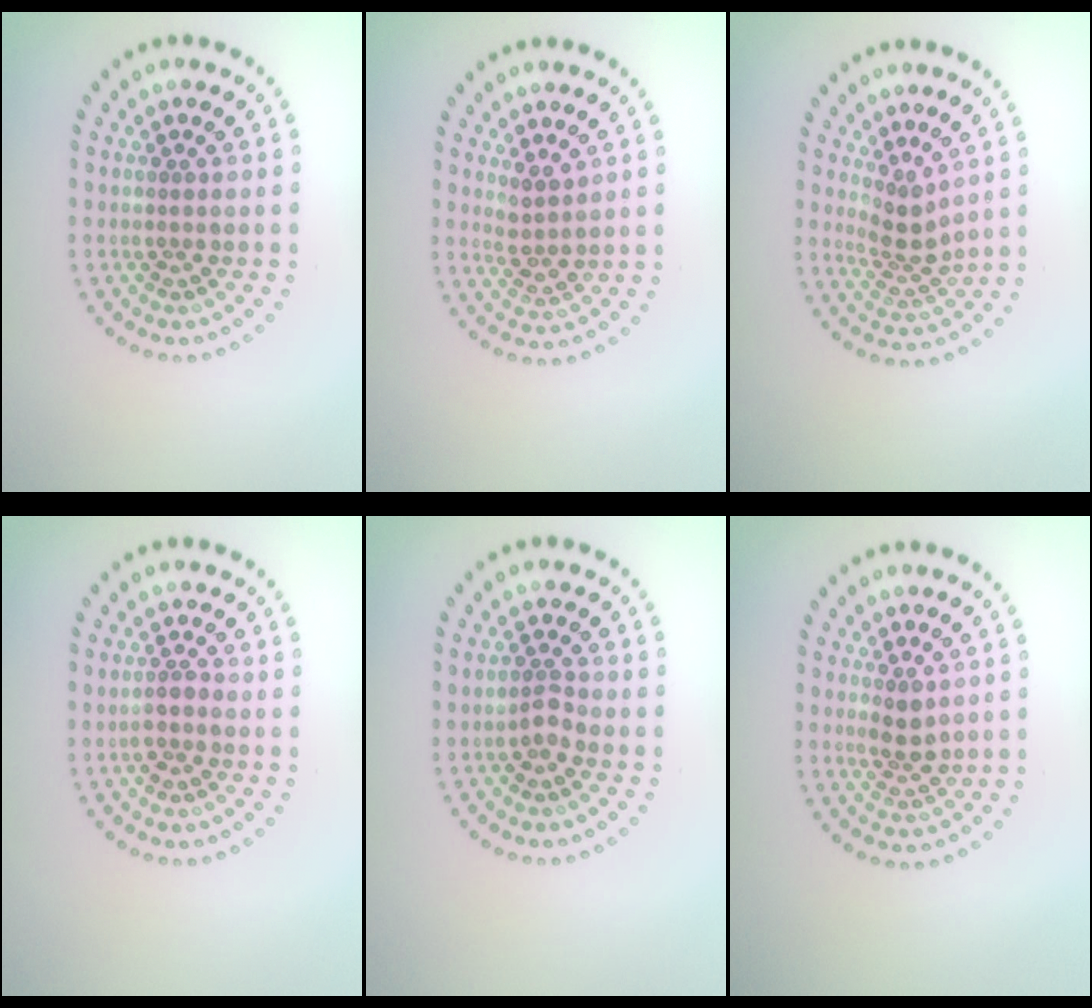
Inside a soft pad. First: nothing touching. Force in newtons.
{"total": 2.1, "press": 1.7, "slide": 1.1}
{"total": 2.6, "press": 1.9, "slide": 1.8}
{"total": 1.6, "press": 1.4, "slide": 0.8}
{"total": 1.4, "press": 1.1, "slide": 0.9}
{"total": 1.9, "press": 1.8, "slide": 0.5}